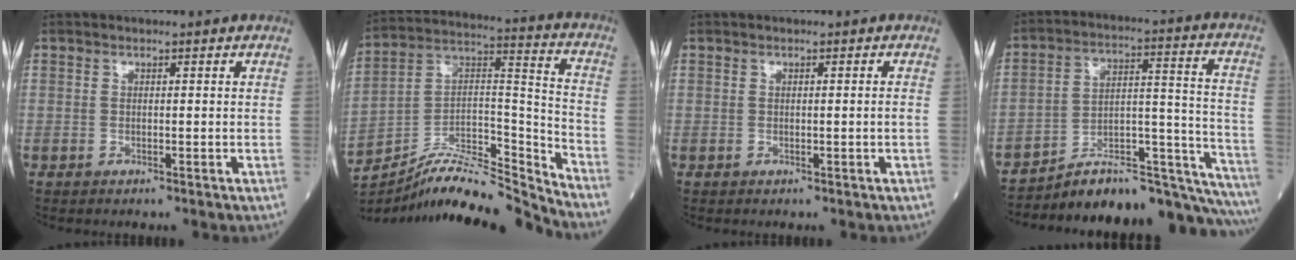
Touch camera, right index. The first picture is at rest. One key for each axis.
{"total": 16.5, "fx": -15.9, "fy": 0.4, "fz": 4.4, "tx": -0.062, "ty": 0.056, "tz": -0.279}
{"total": 0.7, "fx": -0.1, "fy": -0.2, "fz": 0.7, "tx": -0.012, "ty": -0.002, "tz": 0.001}
{"total": 23.0, "fx": -21.2, "fy": 2.4, "fz": 8.7, "tx": -0.064, "ty": 0.050, "tz": -0.301}